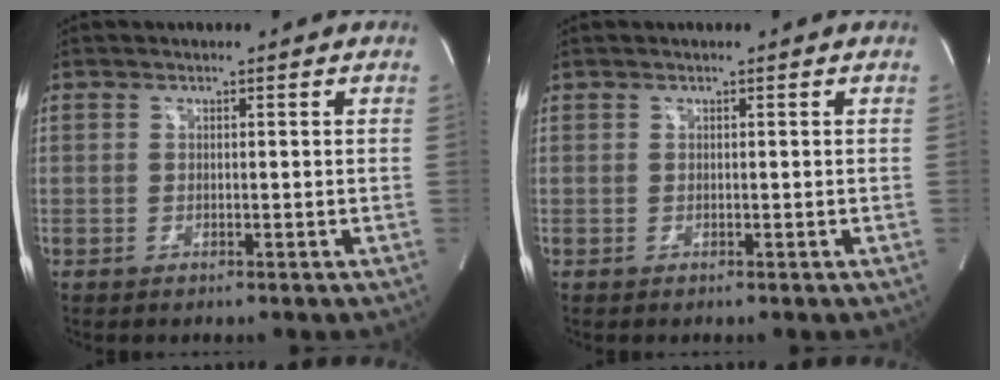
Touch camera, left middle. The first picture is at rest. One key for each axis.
{"total": 0.0}